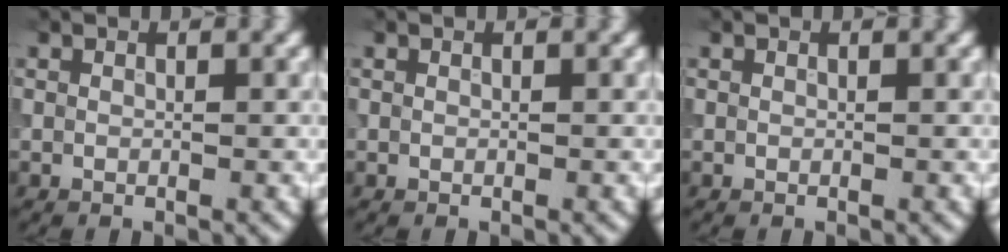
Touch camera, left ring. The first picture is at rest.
{"total": 0.0}
{"total": 0.0}